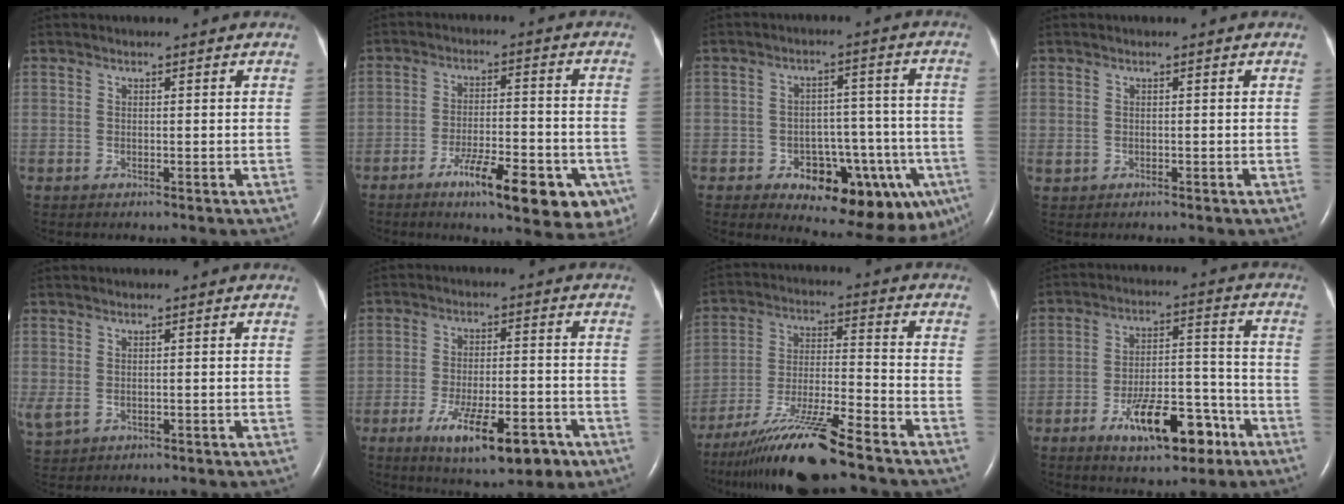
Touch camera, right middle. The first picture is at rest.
{"total": 14.8, "force": [-8.0, 3.9, 11.9], "torque": [-0.121, 0.003, -0.108]}
{"total": 16.2, "force": [-8.1, 7.2, 12.0], "torque": [-0.098, 0.029, -0.096]}
{"total": 0.6, "force": [-0.1, 0.5, 0.4], "torque": [-0.014, -0.001, 0.001]}
{"total": 3.0, "force": [-0.3, 1.9, 2.2], "torque": [-0.064, -0.003, 0.007]}
{"total": 11.8, "force": [-6.5, 3.2, 9.4], "torque": [-0.156, -0.012, -0.093]}
{"total": 14.1, "force": [-11.4, -0.1, 8.4], "torque": [-0.165, -0.022, -0.204]}
{"total": 12.0, "force": [-6.7, 4.3, 9.0], "torque": [-0.149, 0.014, -0.101]}